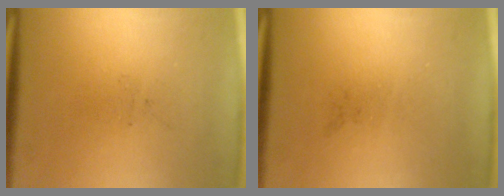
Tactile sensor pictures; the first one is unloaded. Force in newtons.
{"total": 0.0}